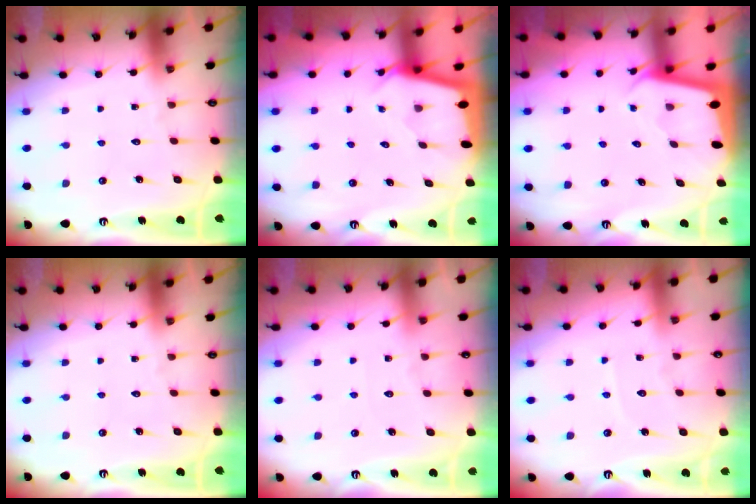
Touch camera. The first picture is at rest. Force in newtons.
{"total": 2.3, "press": 2.3, "slide": 0.1}
{"total": 1.8, "press": 1.8, "slide": 0.1}
{"total": 0.0}
{"total": 2.9, "press": 2.9, "slide": 0.5}
{"total": 3.3, "press": 3.3, "slide": 0.2}